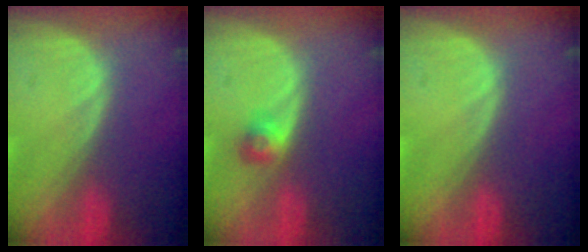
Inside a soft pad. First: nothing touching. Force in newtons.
{"total": 2.6, "press": 2.3, "slide": 1.1}
{"total": 0.0}